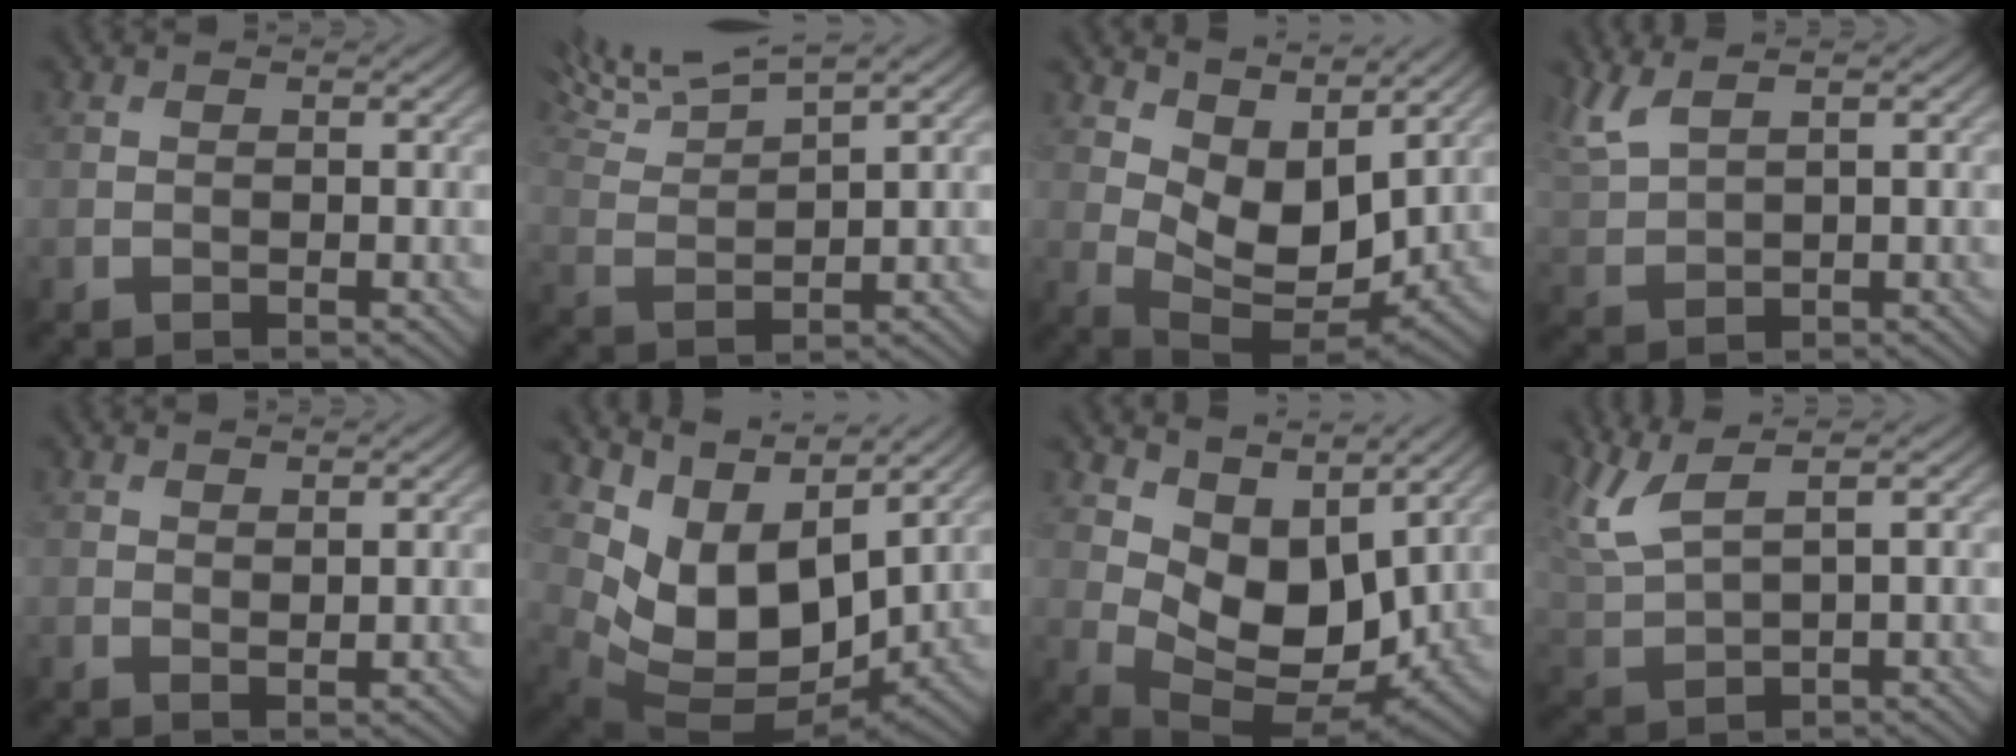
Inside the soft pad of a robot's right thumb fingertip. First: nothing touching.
{"total": 7.9, "force": [6.2, 1.3, 4.7], "torque": [-0.108, 0.022, 0.112]}
{"total": 8.4, "force": [4.5, 4.4, 5.6], "torque": [-0.120, -0.008, 0.081]}
{"total": 4.9, "force": [3.4, 1.3, 3.2], "torque": [-0.091, 0.015, 0.077]}
{"total": 1.1, "force": [0.9, 0.4, 0.5], "torque": [-0.013, -0.005, 0.019]}
{"total": 10.5, "force": [3.9, 6.2, 7.5], "torque": [-0.174, -0.016, 0.085]}
{"total": 9.3, "force": [3.8, 5.6, 6.4], "torque": [-0.134, -0.013, 0.074]}
{"total": 6.4, "force": [3.9, 1.8, 4.8], "torque": [-0.119, 0.015, 0.083]}